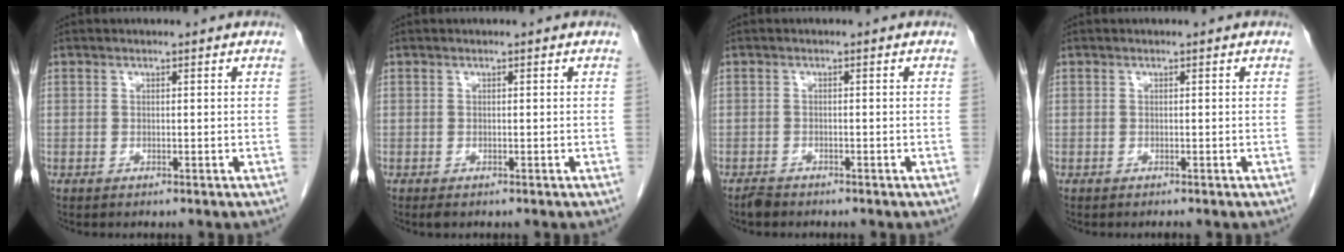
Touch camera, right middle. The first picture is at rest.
{"total": 0.8, "force": [-0.5, 0.4, 0.5], "torque": [-0.007, -0.001, -0.005]}
{"total": 1.4, "force": [-1.2, 0.5, 0.4], "torque": [-0.014, -0.002, -0.021]}
{"total": 0.0}